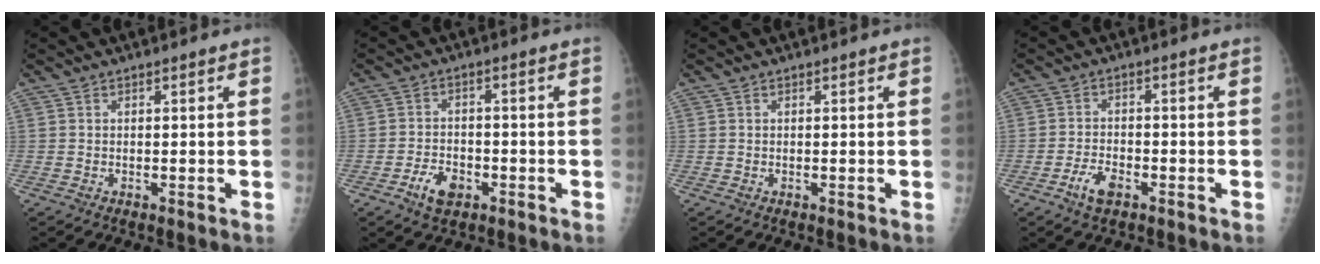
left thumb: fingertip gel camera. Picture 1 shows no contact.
{"total": 5.4, "force": [-2.8, 3.3, 3.2], "torque": [-0.048, 0.018, -0.047]}
{"total": 0.0}
{"total": 4.5, "force": [-2.6, 2.1, 3.0], "torque": [-0.056, 0.017, -0.045]}